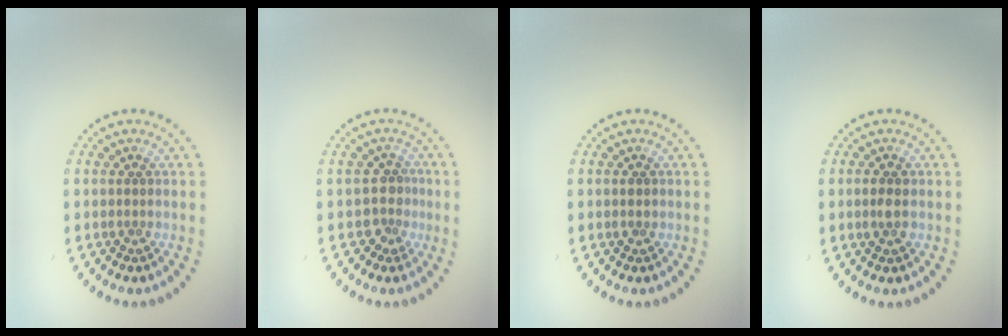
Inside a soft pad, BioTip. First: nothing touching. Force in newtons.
{"total": 2.3, "press": 1.7, "slide": 1.6}
{"total": 0.9, "press": 0.9, "slide": 0.1}
{"total": 1.6, "press": 1.6, "slide": 0.1}